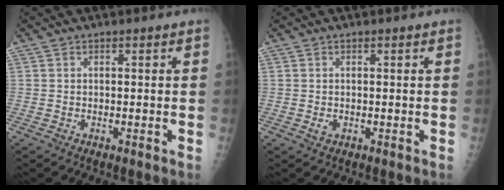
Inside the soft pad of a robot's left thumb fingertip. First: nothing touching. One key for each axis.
{"total": 0.9, "fx": 0.1, "fy": 0.5, "fz": 0.7, "tx": -0.011, "ty": 0.000, "tz": 0.005}